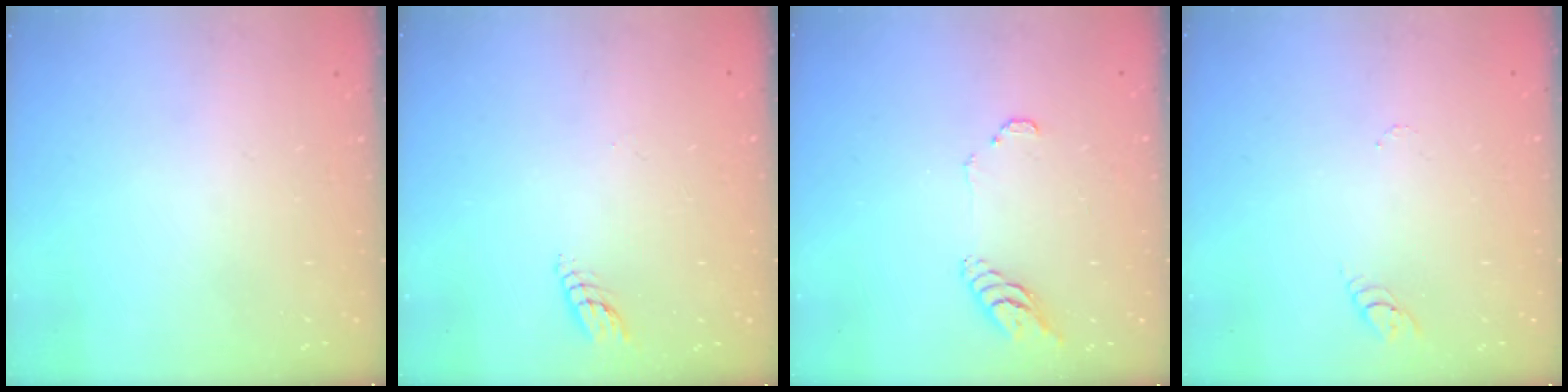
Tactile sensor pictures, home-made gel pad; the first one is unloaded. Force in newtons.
{"total": 3.6, "press": 3.6, "slide": 0.3}
{"total": 6.3, "press": 6.3, "slide": 0.3}
{"total": 2.9, "press": 2.9, "slide": 0.4}